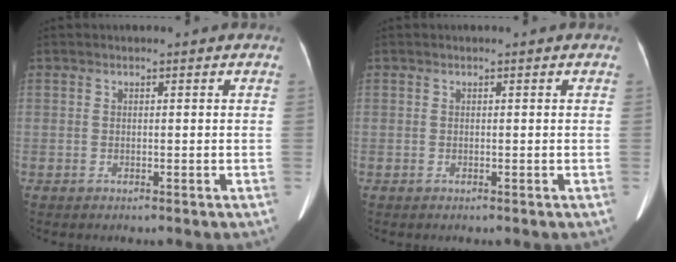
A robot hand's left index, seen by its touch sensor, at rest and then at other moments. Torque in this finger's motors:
{"motor_torque": [-0.01, 0.02, 0.00, 0.00]}